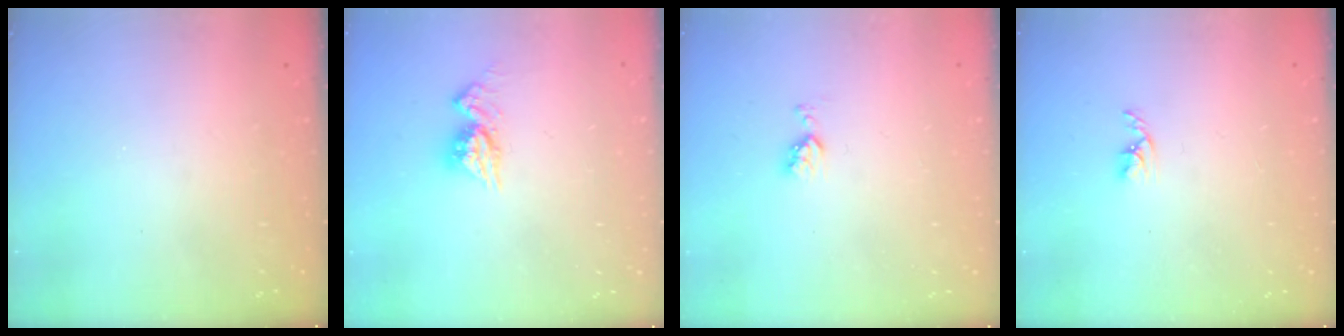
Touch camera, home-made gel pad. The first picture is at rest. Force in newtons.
{"total": 8.3, "press": 8.3, "slide": 0.8}
{"total": 4.4, "press": 4.3, "slide": 0.7}
{"total": 2.7, "press": 2.7, "slide": 0.5}